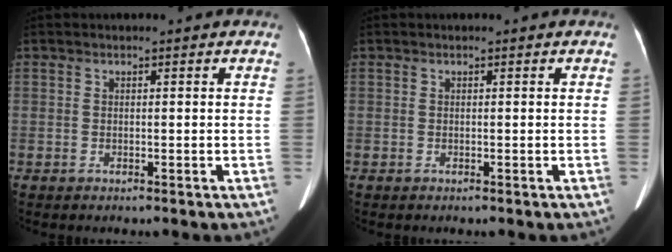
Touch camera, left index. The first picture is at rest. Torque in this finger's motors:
{"motor_torque": [0.12, -0.16, 0.00, 0.00]}